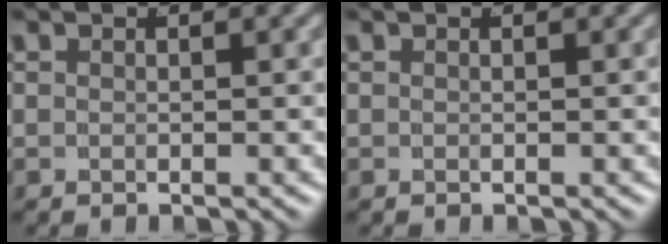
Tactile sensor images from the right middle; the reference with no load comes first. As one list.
[{"total": 0.0}]